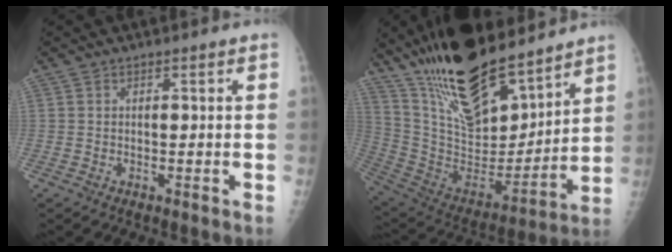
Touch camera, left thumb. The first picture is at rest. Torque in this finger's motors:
{"motor_torque": [2.50, 2.50, 1.38, -1.39, 0.20]}